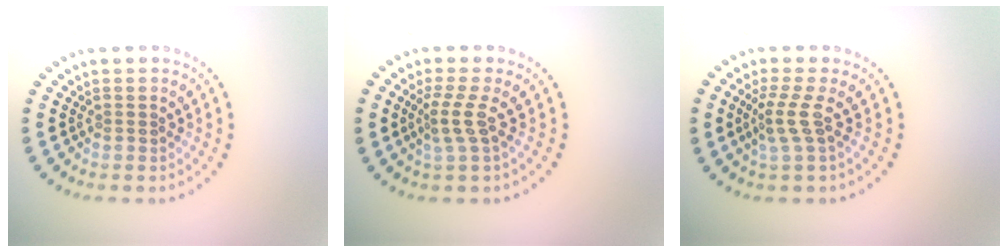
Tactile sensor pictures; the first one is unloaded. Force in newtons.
{"total": 2.2, "press": 1.4, "slide": 1.7}
{"total": 2.3, "press": 1.6, "slide": 1.7}